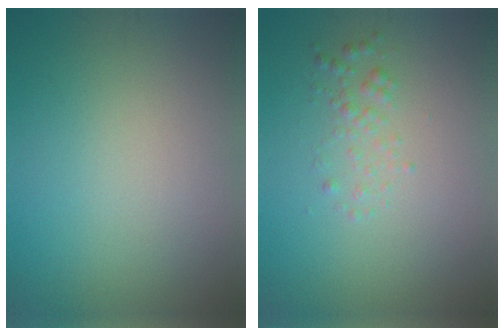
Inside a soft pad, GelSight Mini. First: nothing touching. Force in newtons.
{"total": 1.3, "press": 1.3, "slide": 0.0}